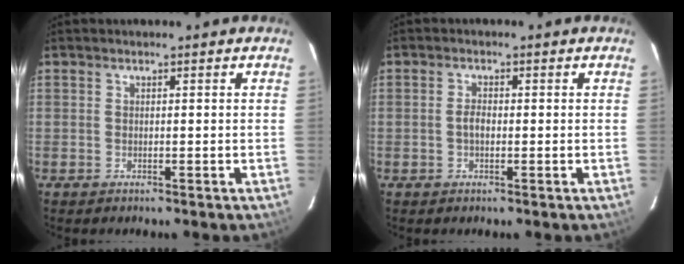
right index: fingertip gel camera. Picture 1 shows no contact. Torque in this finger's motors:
{"motor_torque": [0.43, -0.23, 0.29, 0.06]}